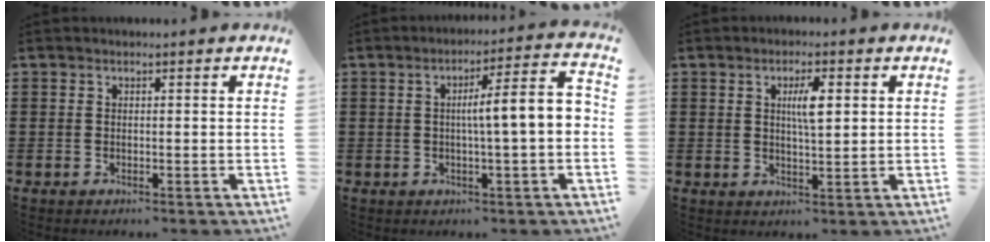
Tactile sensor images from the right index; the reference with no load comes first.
{"total": 7.8, "force": [0.0, 0.9, 7.8], "torque": [-0.124, -0.007, -0.008]}
{"total": 4.4, "force": [1.1, 1.1, 4.2], "torque": [-0.076, 0.004, 0.013]}